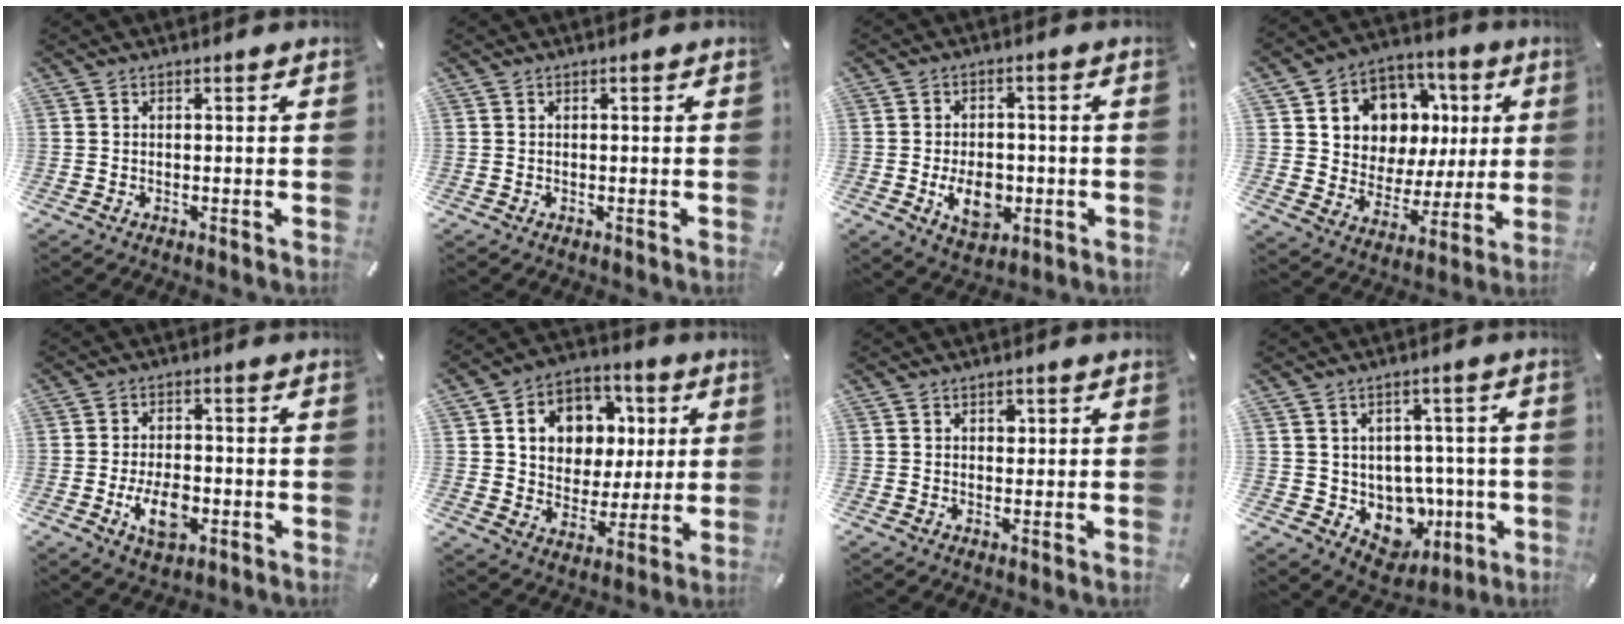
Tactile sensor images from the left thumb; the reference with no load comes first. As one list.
[{"total": 0.0}, {"total": 8.7, "force": [-2.0, 5.9, 6.1], "torque": [-0.108, 0.004, -0.034]}, {"total": 10.9, "force": [3.0, 10.1, 2.7], "torque": [-0.044, -0.033, 0.064]}, {"total": 8.1, "force": [-2.6, 4.6, 6.2], "torque": [-0.115, 0.007, -0.046]}, {"total": 12.1, "force": [2.3, 10.9, 4.8], "torque": [-0.083, -0.002, 0.051]}, {"total": 1.6, "force": [0.4, 1.2, 0.9], "torque": [-0.004, 0.000, 0.003]}, {"total": 9.2, "force": [-0.4, 8.6, 3.4], "torque": [-0.048, -0.013, 0.013]}]